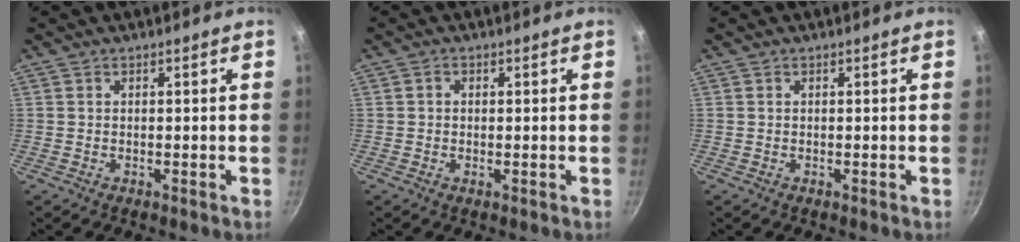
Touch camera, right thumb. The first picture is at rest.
{"total": 1.0, "force": [0.1, 0.8, 0.6], "torque": [-0.013, 0.004, -0.002]}
{"total": 0.0}